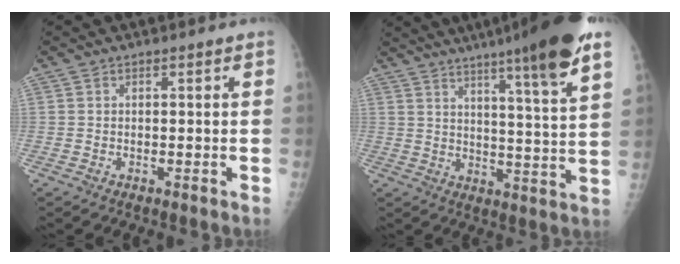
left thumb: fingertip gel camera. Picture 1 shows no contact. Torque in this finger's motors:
{"motor_torque": [2.89, 1.55, 1.59, -1.18, 0.13]}